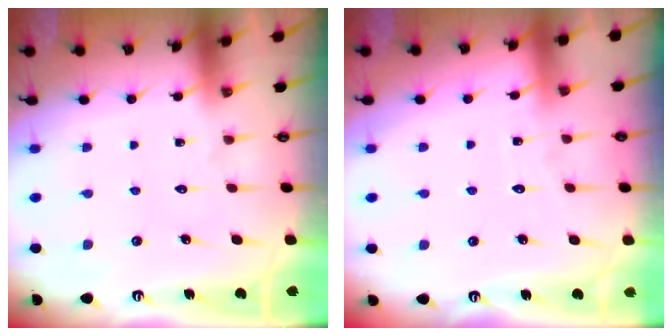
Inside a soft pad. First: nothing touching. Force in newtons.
{"total": 2.4, "press": 2.4, "slide": 0.3}